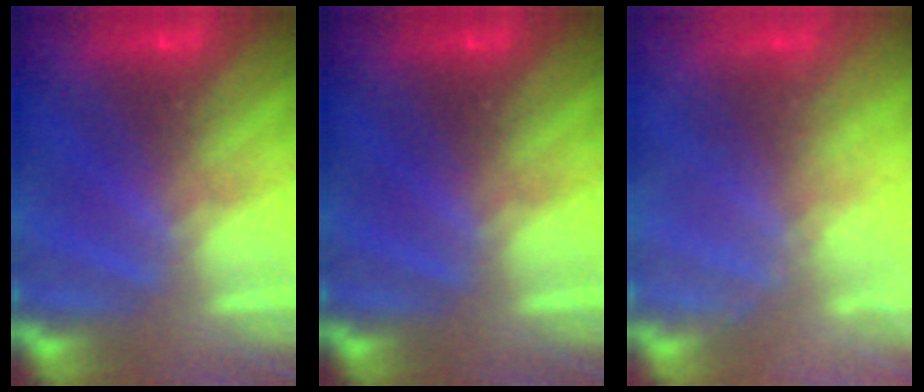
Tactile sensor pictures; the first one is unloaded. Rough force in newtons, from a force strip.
{"total": 0.0}
{"total": 2.5}